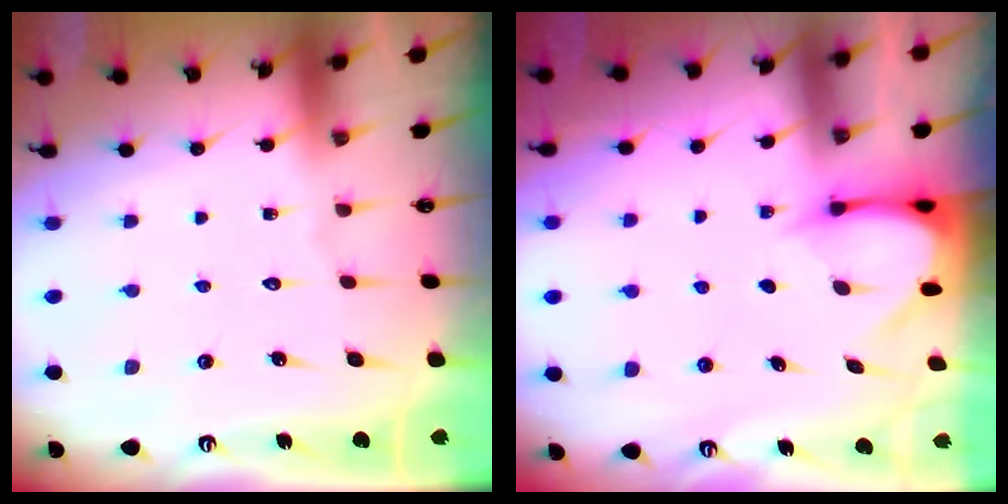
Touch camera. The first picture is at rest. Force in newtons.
{"total": 3.7, "press": 3.6, "slide": 0.3}